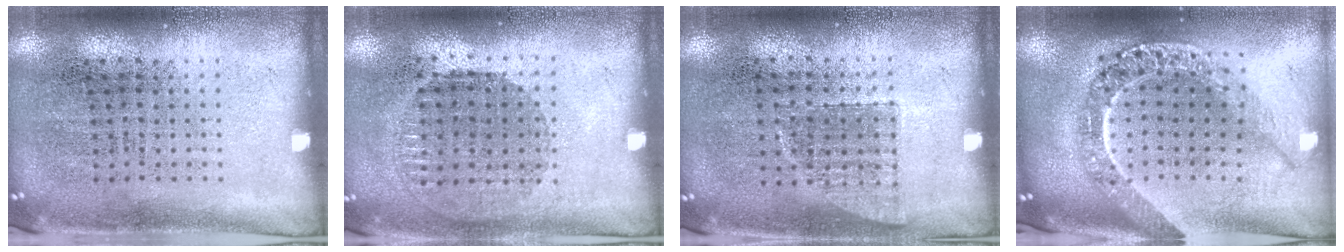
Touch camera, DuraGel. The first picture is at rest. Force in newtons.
{"total": 0.9, "press": 0.9, "slide": 0.3}
{"total": 0.7, "press": 0.7, "slide": 0.2}
{"total": 2.5, "press": 2.0, "slide": 1.5}